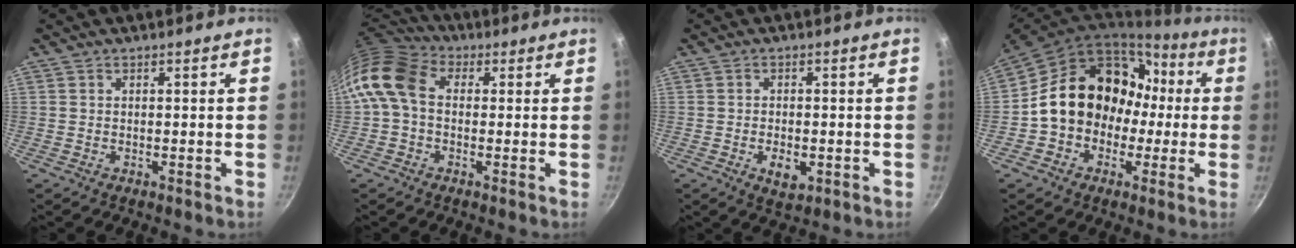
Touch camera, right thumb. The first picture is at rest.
{"total": 11.5, "force": [0.7, 8.4, 7.8], "torque": [-0.144, 0.027, -0.008]}
{"total": 4.4, "force": [-1.3, 2.5, 3.4], "torque": [-0.054, 0.002, -0.016]}
{"total": 18.8, "force": [-0.1, 15.3, 10.8], "torque": [-0.143, 0.070, 0.001]}